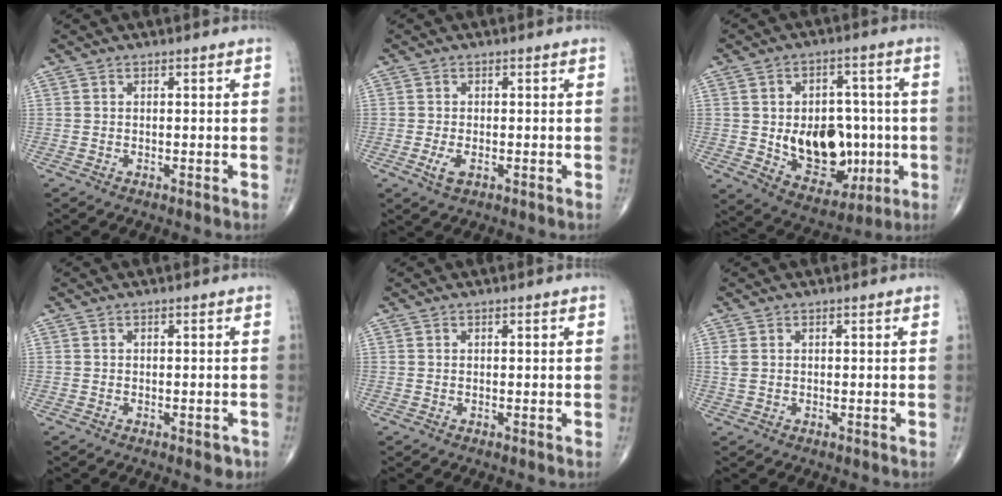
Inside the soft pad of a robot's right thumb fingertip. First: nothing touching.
{"total": 2.7, "force": [-0.8, 1.4, 2.2], "torque": [-0.045, -0.002, -0.014]}
{"total": 17.0, "force": [-1.9, 11.7, 12.2], "torque": [-0.129, 0.012, -0.005]}
{"total": 1.8, "force": [-1.0, 0.9, 1.2], "torque": [-0.005, 0.002, -0.010]}
{"total": 0.0}
{"total": 1.6, "force": [0.4, 1.0, 1.2], "torque": [-0.037, 0.008, 0.012]}